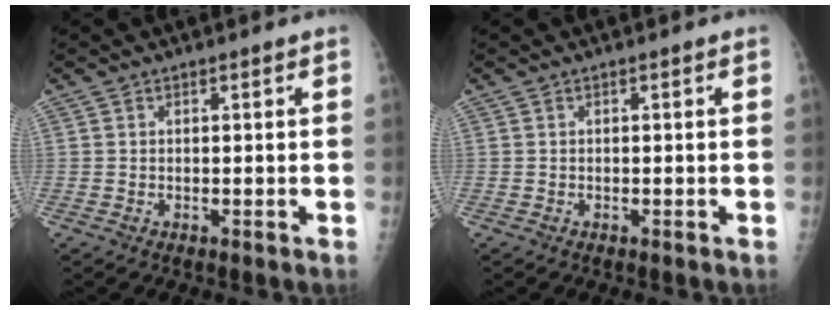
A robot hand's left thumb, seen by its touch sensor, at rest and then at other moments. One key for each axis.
{"total": 0.0}